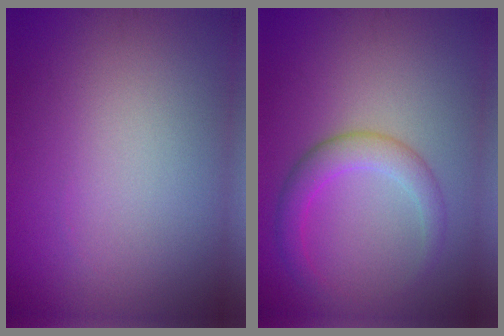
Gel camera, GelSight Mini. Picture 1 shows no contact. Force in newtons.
{"total": 3.2, "press": 3.2, "slide": 0.2}